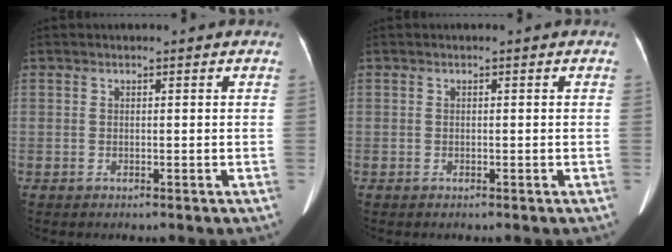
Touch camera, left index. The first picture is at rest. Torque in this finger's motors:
{"motor_torque": [-0.01, 0.00, 0.02, 0.00]}